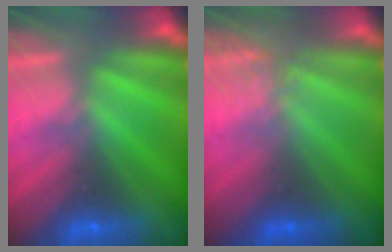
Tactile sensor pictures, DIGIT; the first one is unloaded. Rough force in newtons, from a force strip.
{"total": 2.2}